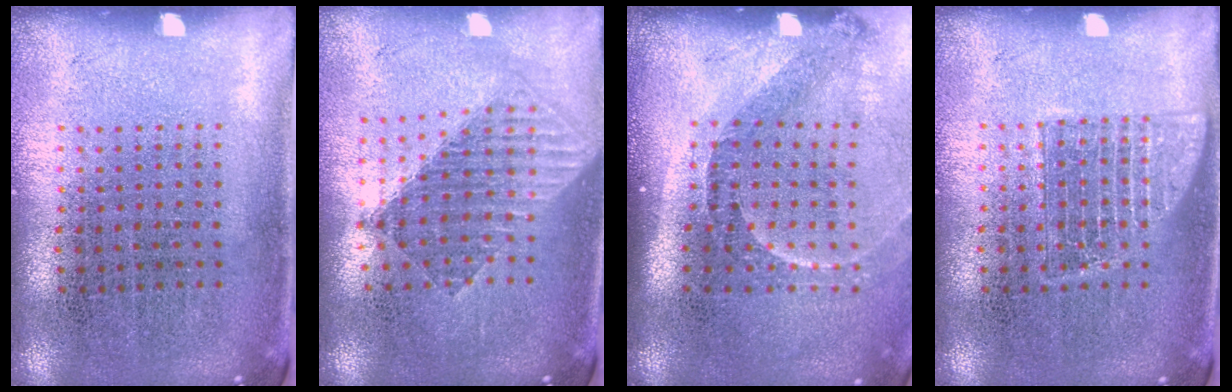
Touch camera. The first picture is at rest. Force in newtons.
{"total": 1.6, "press": 1.4, "slide": 0.7}
{"total": 2.2, "press": 1.5, "slide": 1.5}
{"total": 2.0, "press": 2.0, "slide": 0.4}